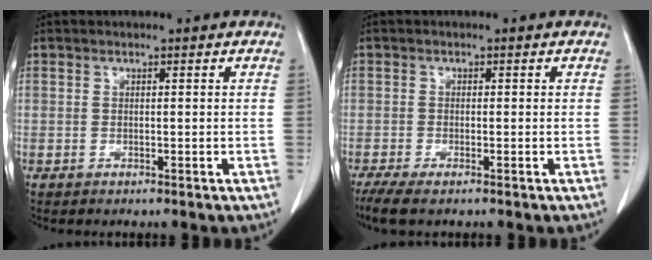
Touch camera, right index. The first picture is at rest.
{"total": 4.5, "force": [-3.1, 1.1, 3.0], "torque": [-0.057, -0.011, -0.051]}